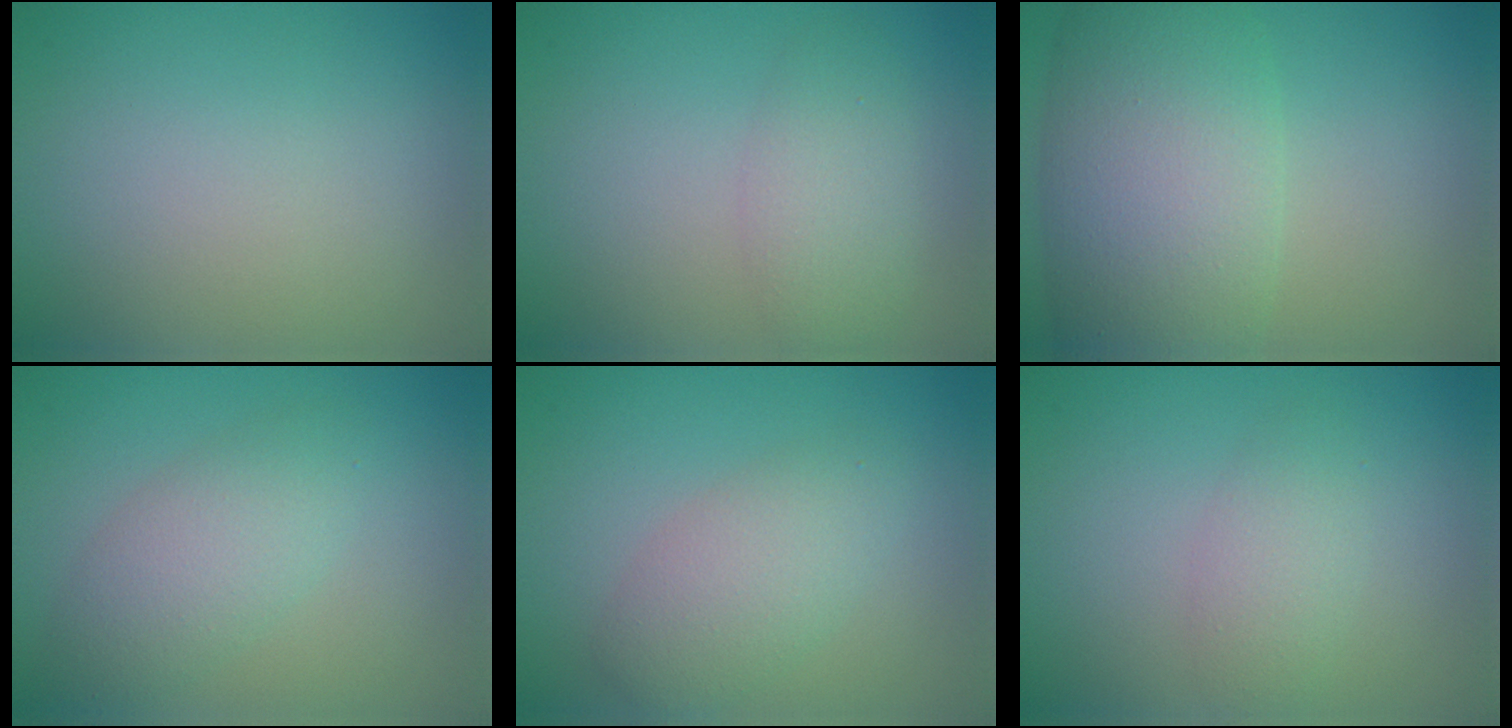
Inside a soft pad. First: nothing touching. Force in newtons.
{"total": 2.8, "press": 2.8, "slide": 0.1}
{"total": 9.5, "press": 9.5, "slide": 0.3}
{"total": 3.5, "press": 3.5, "slide": 0.1}
{"total": 3.6, "press": 3.6, "slide": 0.1}
{"total": 2.2, "press": 2.2, "slide": 0.1}